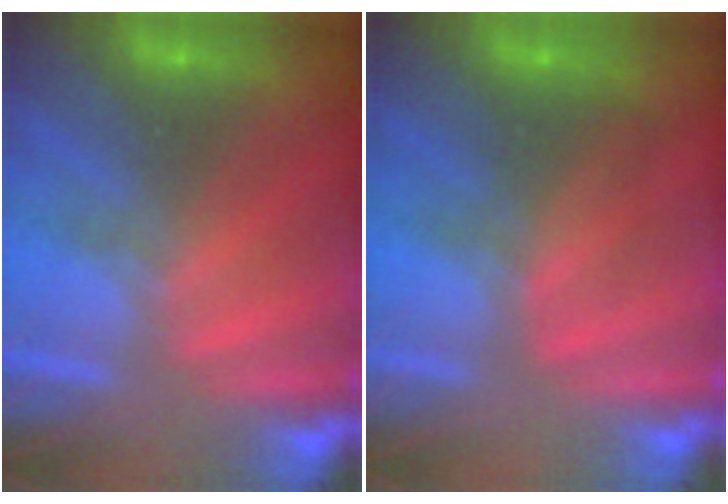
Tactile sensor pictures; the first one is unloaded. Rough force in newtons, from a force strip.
{"total": 2.4}